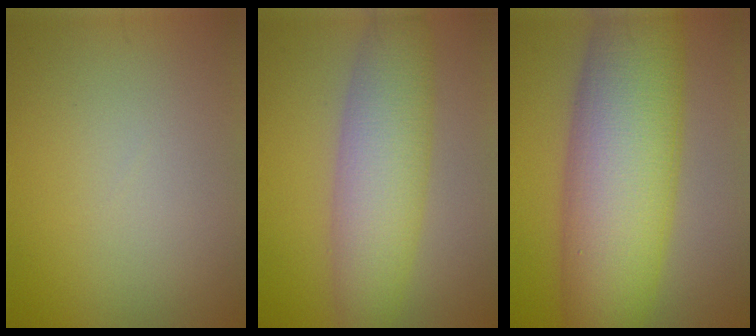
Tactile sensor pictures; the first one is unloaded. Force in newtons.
{"total": 6.9, "press": 6.9, "slide": 0.3}
{"total": 12.9, "press": 12.9, "slide": 0.5}